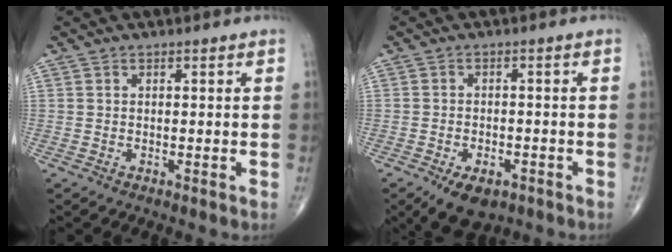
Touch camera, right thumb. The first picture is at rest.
{"total": 7.2, "force": [-4.3, 4.0, 4.2], "torque": [-0.054, 0.011, -0.061]}